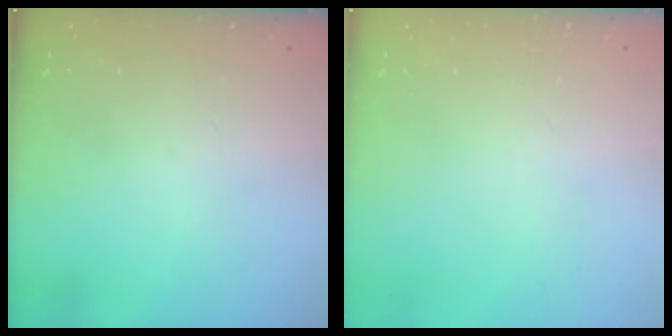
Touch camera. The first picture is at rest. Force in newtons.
{"total": 0.0}